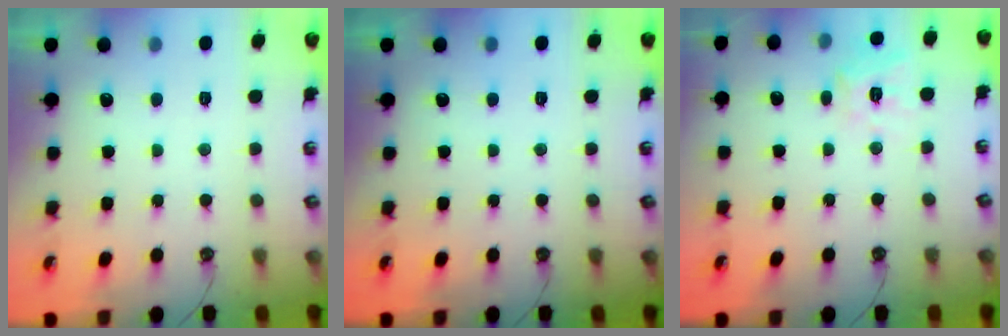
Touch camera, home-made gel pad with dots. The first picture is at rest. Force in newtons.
{"total": 0.0}
{"total": 10.9, "press": 10.9, "slide": 0.8}